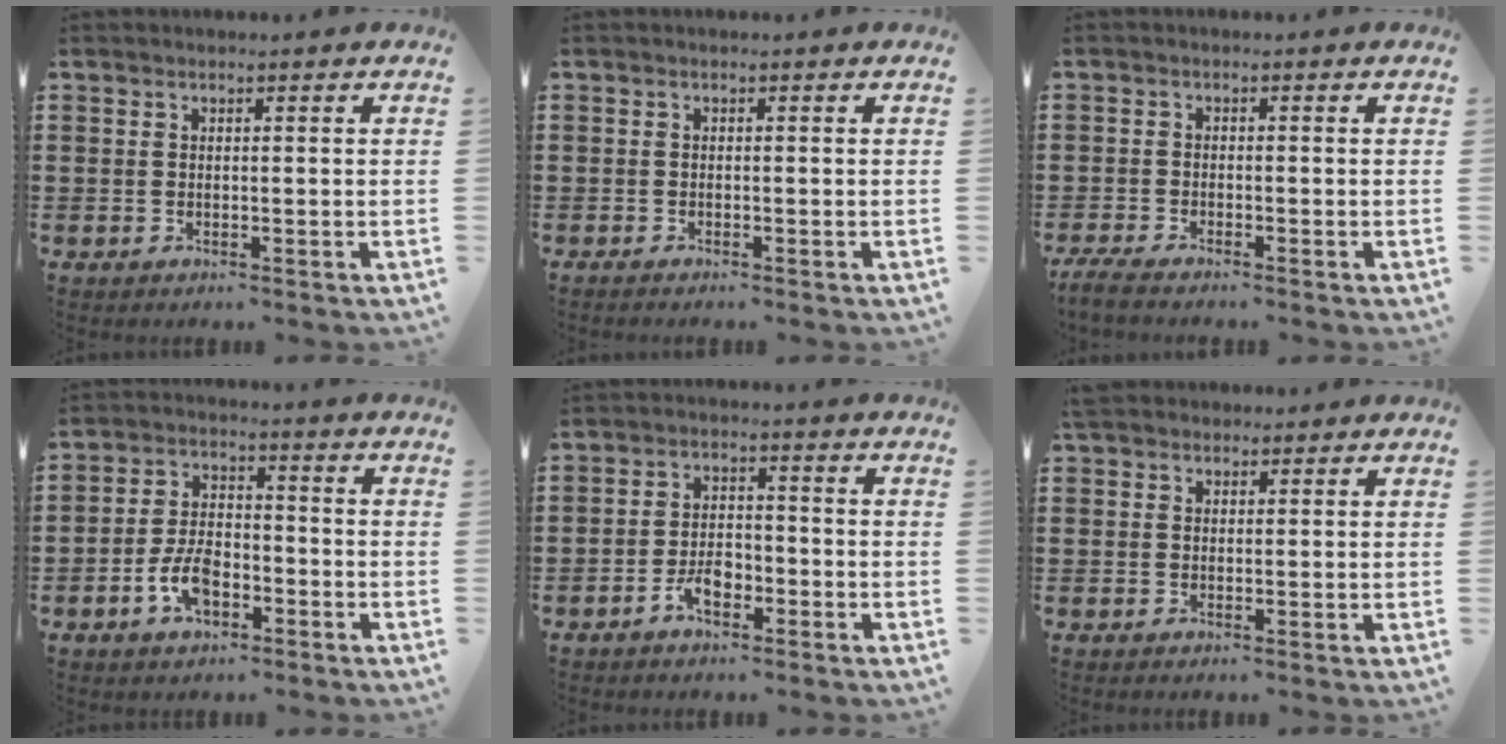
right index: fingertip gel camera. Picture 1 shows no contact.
{"total": 0.7, "force": [-0.6, -0.1, 0.1], "torque": [-0.003, -0.004, -0.012]}
{"total": 2.5, "force": [-2.4, -0.1, 0.7], "torque": [-0.027, -0.008, -0.052]}
{"total": 6.1, "force": [-2.9, 3.3, 4.2], "torque": [-0.100, 0.001, -0.057]}
{"total": 4.1, "force": [-2.4, 2.0, 2.6], "torque": [-0.059, 0.000, -0.048]}
{"total": 1.4, "force": [1.2, 0.8, 0.1], "torque": [0.002, -0.001, 0.022]}